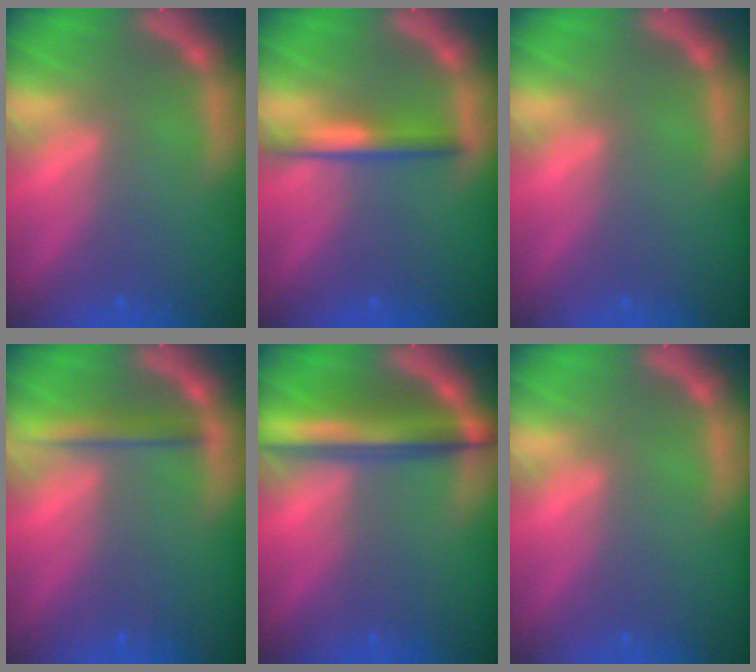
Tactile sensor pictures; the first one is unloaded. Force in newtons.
{"total": 3.0}
{"total": 0.0}
{"total": 2.5}
{"total": 6.5}
{"total": 0.0}